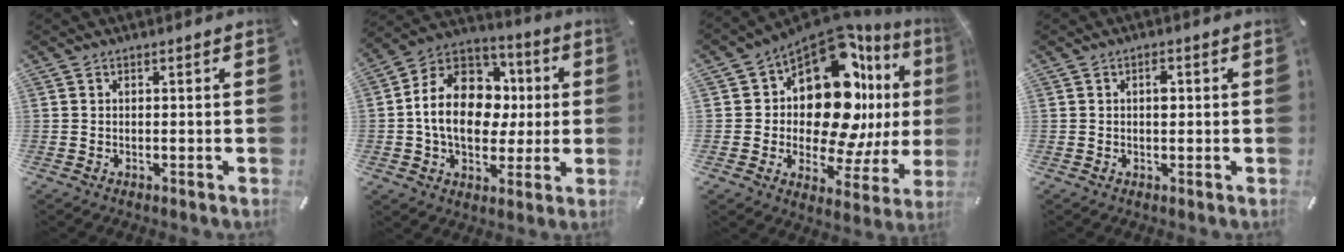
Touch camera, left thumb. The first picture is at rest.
{"total": 17.5, "force": [-0.2, 14.0, 10.5], "torque": [-0.207, 0.009, -0.001]}
{"total": 19.7, "force": [6.4, 11.1, 14.9], "torque": [-0.262, -0.083, 0.099]}
{"total": 2.1, "force": [0.3, 1.1, 1.7], "torque": [-0.019, -0.003, 0.001]}